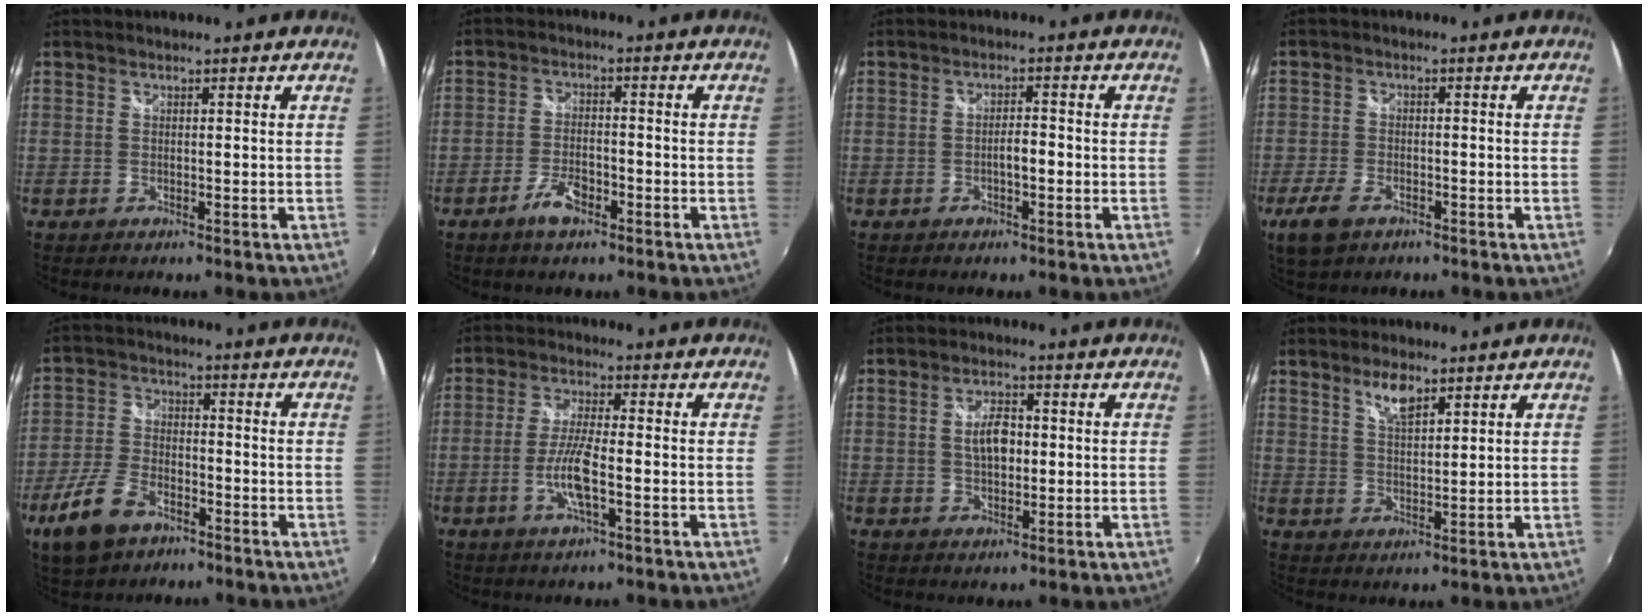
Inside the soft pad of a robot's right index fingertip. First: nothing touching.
{"total": 5.3, "force": [-3.3, 2.0, 3.7], "torque": [-0.083, -0.001, -0.059]}
{"total": 2.5, "force": [-0.9, 0.6, 2.2], "torque": [-0.040, 0.004, -0.017]}
{"total": 6.7, "force": [-4.1, 3.6, 3.9], "torque": [-0.107, -0.015, -0.072]}
{"total": 10.9, "force": [-6.5, 5.8, 6.5], "torque": [-0.158, -0.006, -0.122]}
{"total": 7.0, "force": [-2.3, 0.9, 6.6], "torque": [-0.135, -0.004, -0.045]}
{"total": 5.4, "force": [0.3, 2.8, 4.6], "torque": [-0.083, 0.006, 0.007]}
{"total": 4.8, "force": [3.2, 1.7, 3.1], "torque": [-0.056, 0.002, 0.059]}